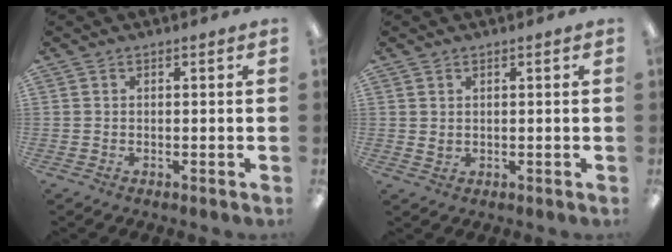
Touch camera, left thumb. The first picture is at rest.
{"total": 1.2, "force": [0.9, 0.7, 0.4], "torque": [-0.002, -0.003, 0.015]}